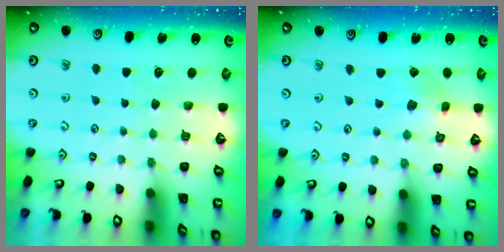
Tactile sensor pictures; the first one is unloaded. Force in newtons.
{"total": 2.7, "press": 2.7, "slide": 0.1}